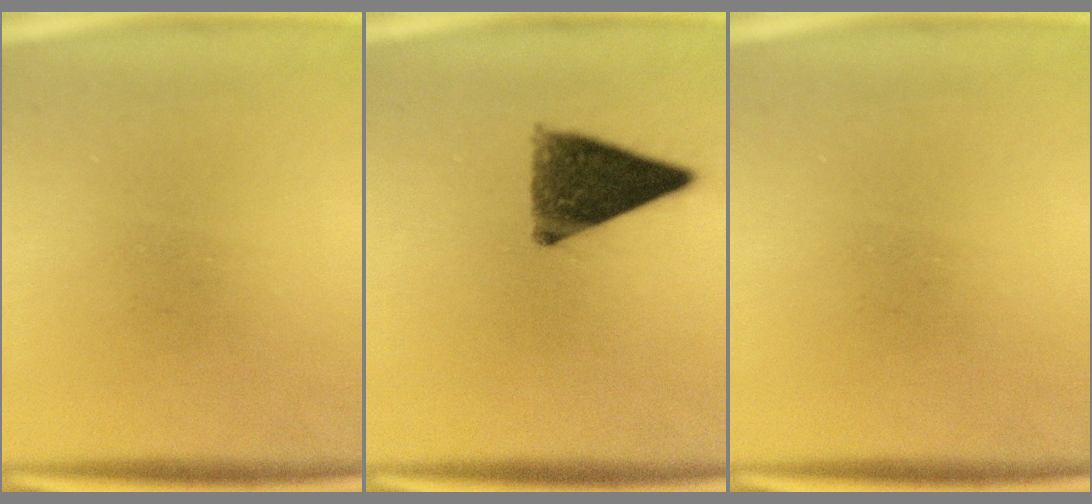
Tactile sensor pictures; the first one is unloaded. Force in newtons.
{"total": 10.4}
{"total": 0.0}